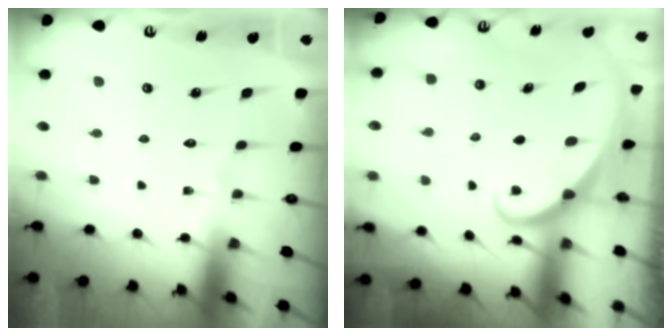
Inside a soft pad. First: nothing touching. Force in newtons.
{"total": 1.8, "press": 1.8, "slide": 0.1}